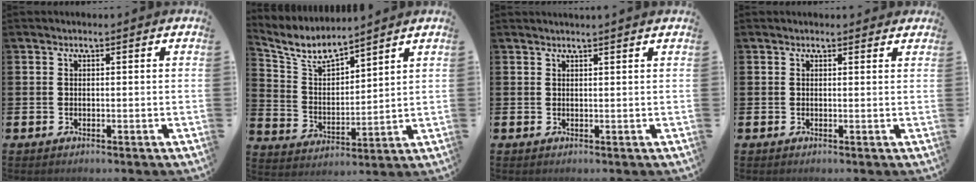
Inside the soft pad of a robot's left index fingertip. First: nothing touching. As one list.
[{"total": 6.4, "force": [5.7, 1.6, 2.4], "torque": [-0.078, -0.030, 0.100]}, {"total": 0.8, "force": [0.7, -0.3, 0.0], "torque": [0.002, -0.003, 0.014]}, {"total": 0.7, "force": [0.7, 0.3, 0.2], "torque": [0.006, 0.001, 0.010]}]